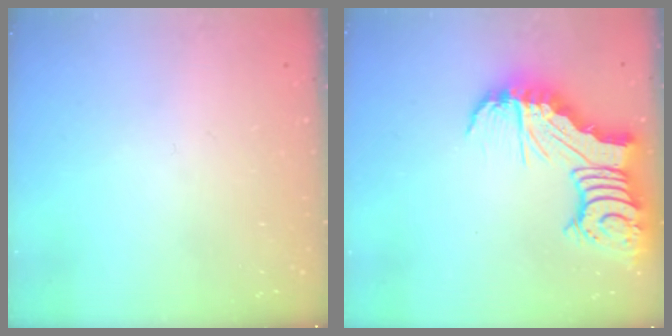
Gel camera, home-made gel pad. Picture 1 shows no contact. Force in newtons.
{"total": 14.0, "press": 14.0, "slide": 1.4}